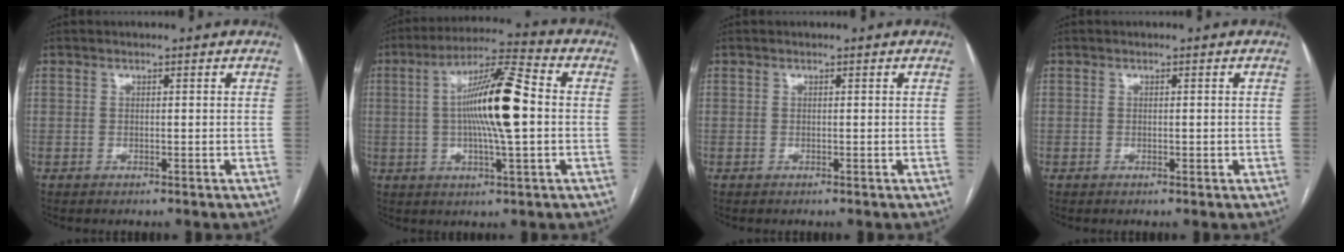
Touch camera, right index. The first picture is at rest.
{"total": 13.3, "force": [0.3, 1.1, 13.3], "torque": [-0.237, 0.014, -0.002]}
{"total": 0.0}
{"total": 0.7, "force": [-0.1, 0.4, 0.5], "torque": [-0.009, 0.001, 0.000]}